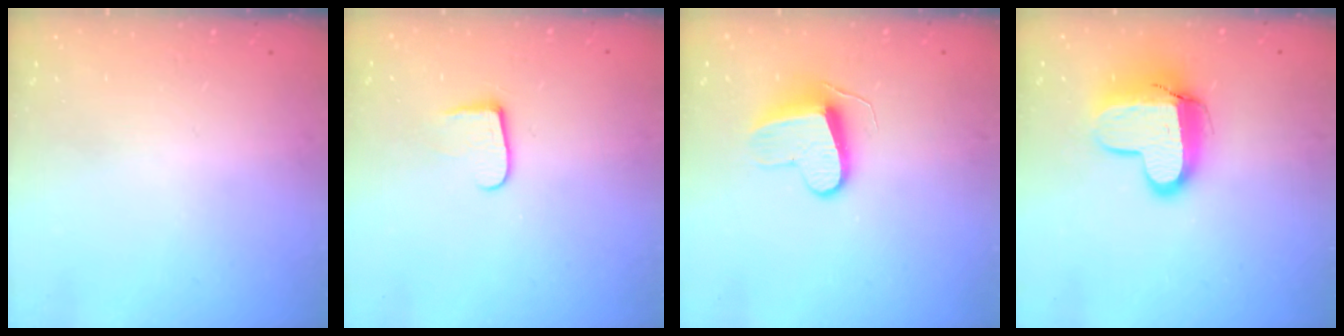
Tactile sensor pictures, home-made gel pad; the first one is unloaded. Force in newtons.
{"total": 6.9, "press": 6.9, "slide": 0.7}
{"total": 9.5, "press": 9.5, "slide": 0.7}
{"total": 12.7, "press": 12.7, "slide": 1.4}